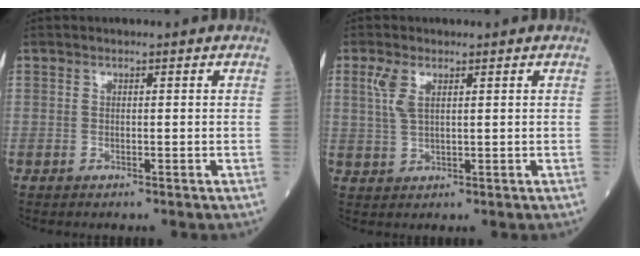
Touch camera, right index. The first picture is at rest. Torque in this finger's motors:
{"motor_torque": [0.53, 0.36, 0.32, 0.08]}